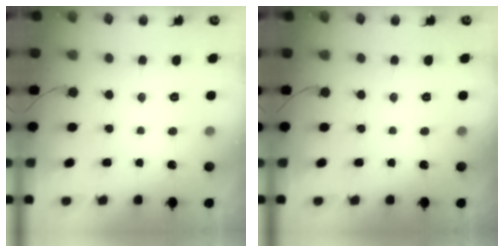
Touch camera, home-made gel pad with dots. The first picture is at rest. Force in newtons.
{"total": 0.0}